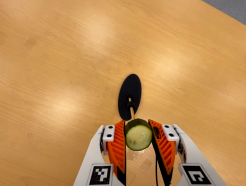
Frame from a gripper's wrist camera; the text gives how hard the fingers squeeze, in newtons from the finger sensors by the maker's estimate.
{"total": 10.6, "left": 9.8, "right": 11.4}